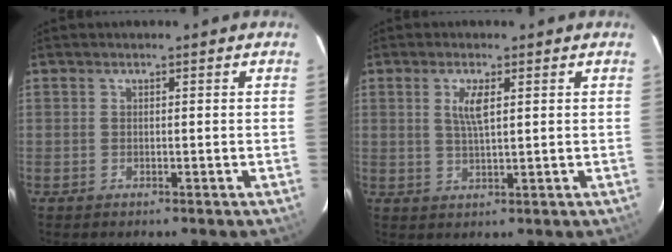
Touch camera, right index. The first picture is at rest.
{"total": 3.7, "force": [1.2, 0.9, 3.4], "torque": [-0.066, -0.001, 0.022]}